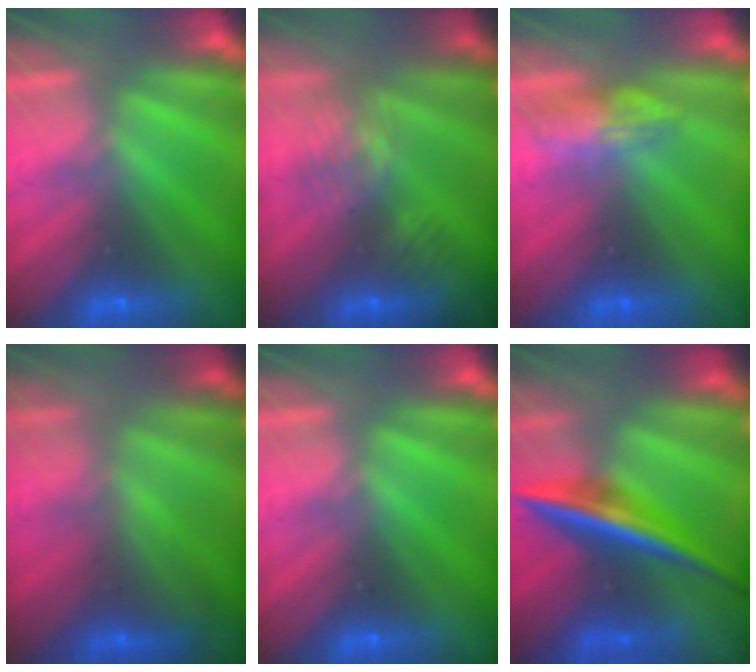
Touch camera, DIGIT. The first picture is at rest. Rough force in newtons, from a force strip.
{"total": 7.9}
{"total": 2.5}
{"total": 3.1}
{"total": 0.0}
{"total": 6.3}